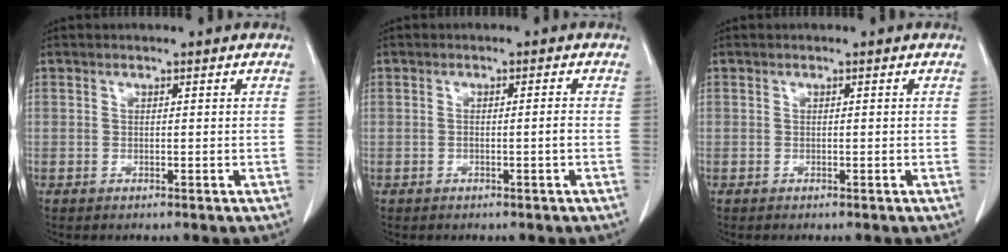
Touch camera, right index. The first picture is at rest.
{"total": 1.4, "force": [-0.5, -0.3, 1.3], "torque": [-0.022, -0.001, -0.007]}
{"total": 0.0}